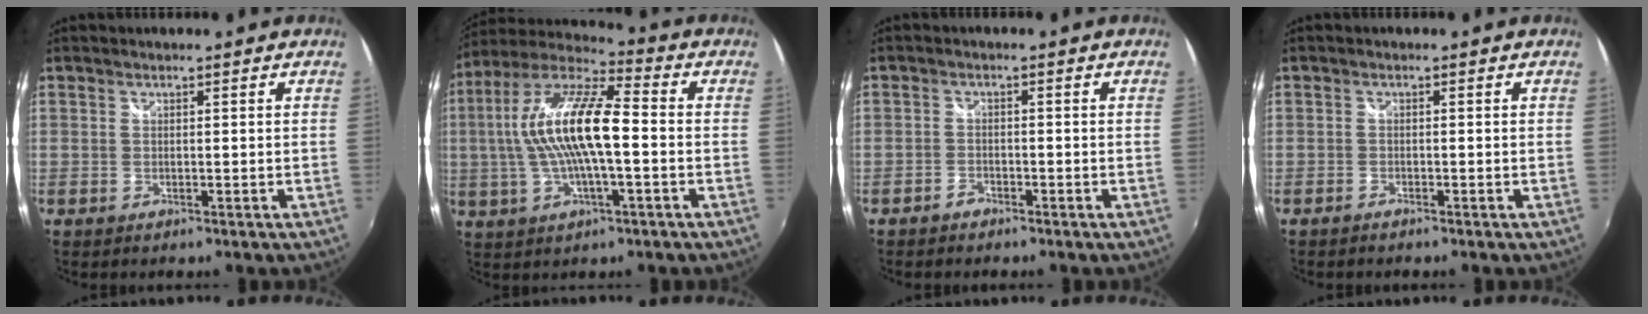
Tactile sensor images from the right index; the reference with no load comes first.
{"total": 16.6, "force": [-0.3, 4.4, 16.0], "torque": [-0.300, 0.012, -0.016]}
{"total": 1.9, "force": [-1.6, 0.9, 0.3], "torque": [-0.012, 0.002, -0.031]}
{"total": 1.0, "force": [-0.9, 0.3, 0.3], "torque": [-0.011, -0.003, -0.020]}